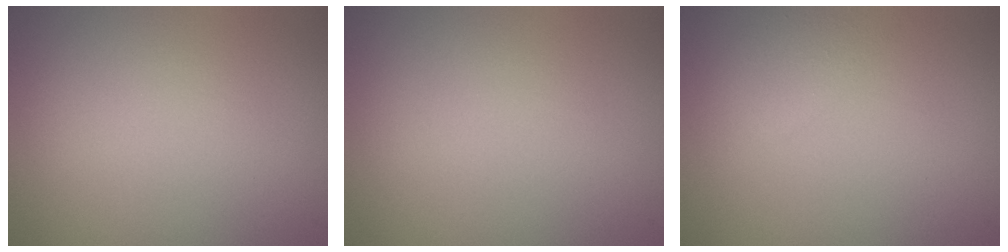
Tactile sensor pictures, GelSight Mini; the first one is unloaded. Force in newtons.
{"total": 0.0}
{"total": 1.6, "press": 1.6, "slide": 0.0}